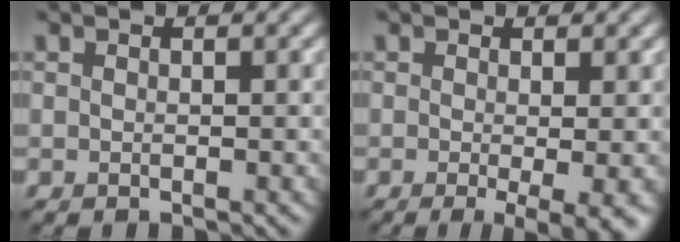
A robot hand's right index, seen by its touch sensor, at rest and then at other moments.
{"total": 4.7, "force": [-1.2, 0.9, 4.4], "torque": [-0.062, -0.016, -0.013]}